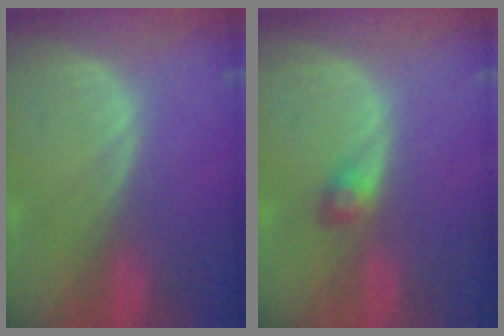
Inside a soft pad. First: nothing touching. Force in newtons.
{"total": 2.1, "press": 2.1, "slide": 0.2}